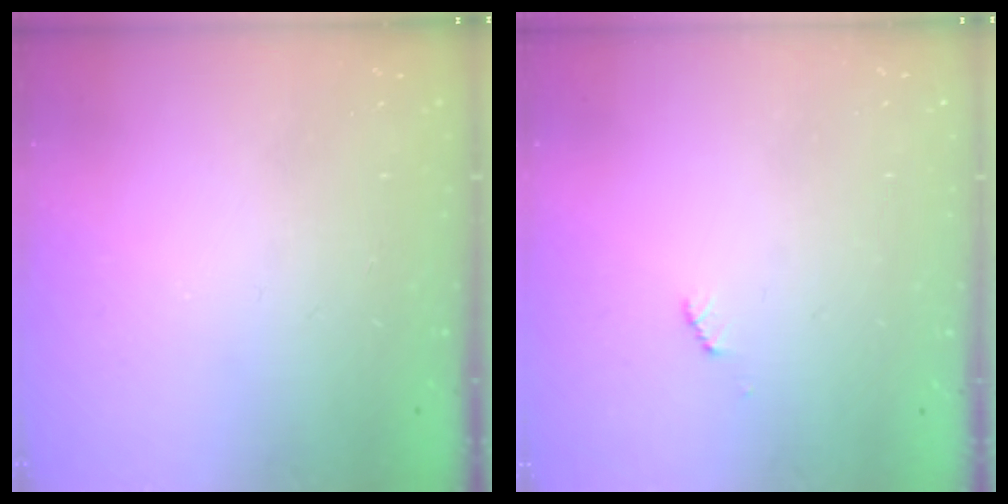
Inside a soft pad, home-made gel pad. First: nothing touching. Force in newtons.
{"total": 2.5, "press": 2.5, "slide": 0.4}